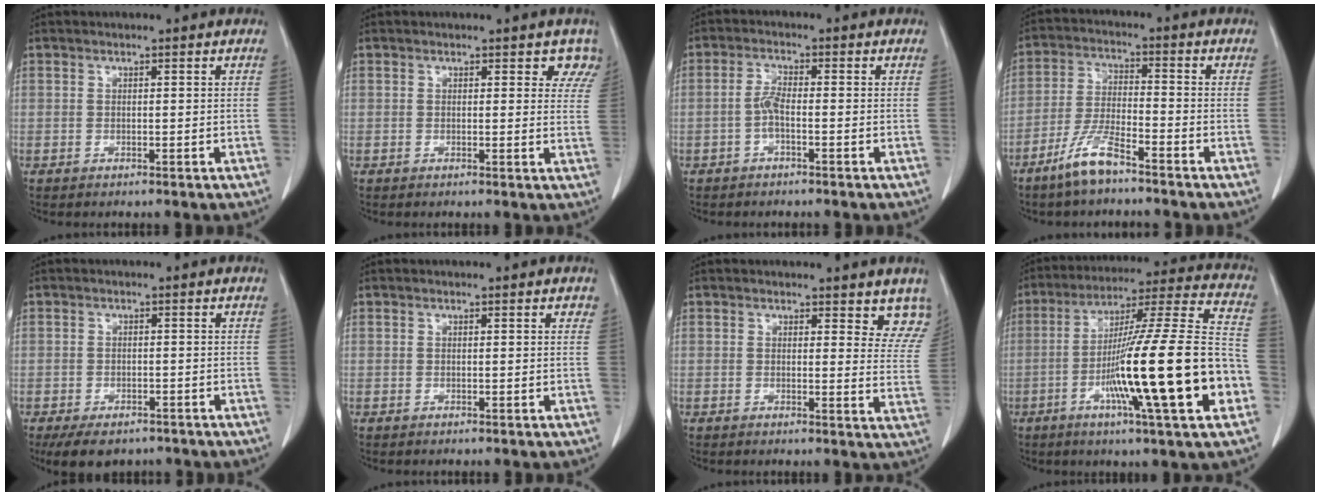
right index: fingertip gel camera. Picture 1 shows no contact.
{"total": 3.8, "force": [3.2, 1.9, 1.0], "torque": [0.015, -0.007, 0.014]}
{"total": 2.7, "force": [-0.9, 0.6, 2.5], "torque": [-0.051, 0.003, -0.021]}
{"total": 7.3, "force": [-5.4, 1.1, 4.8], "torque": [-0.107, -0.010, -0.109]}
{"total": 6.8, "force": [-5.0, 3.7, 2.7], "torque": [-0.035, -0.001, -0.071]}
{"total": 0.7, "force": [0.4, 0.2, 0.5], "torque": [-0.004, 0.001, 0.001]}
{"total": 7.8, "force": [6.8, 2.6, 2.8], "torque": [-0.001, -0.028, 0.051]}
{"total": 24.1, "force": [-6.7, 0.2, 23.2], "torque": [-0.349, -0.012, -0.118]}